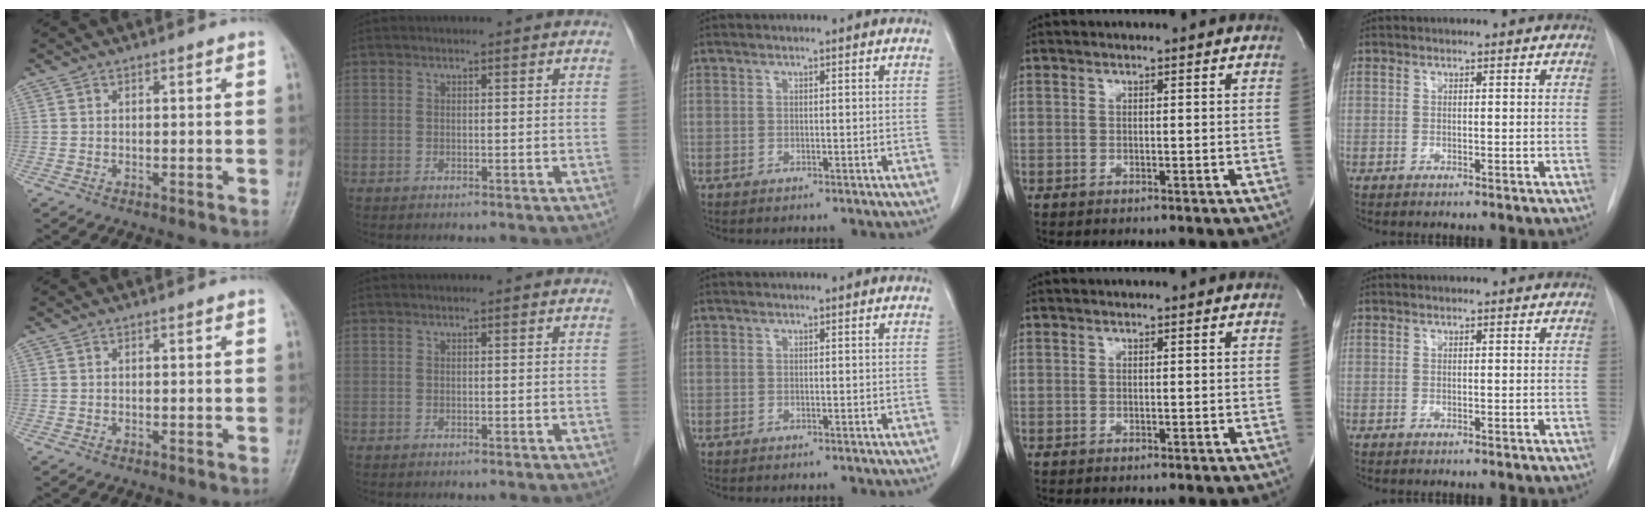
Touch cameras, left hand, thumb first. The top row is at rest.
{}